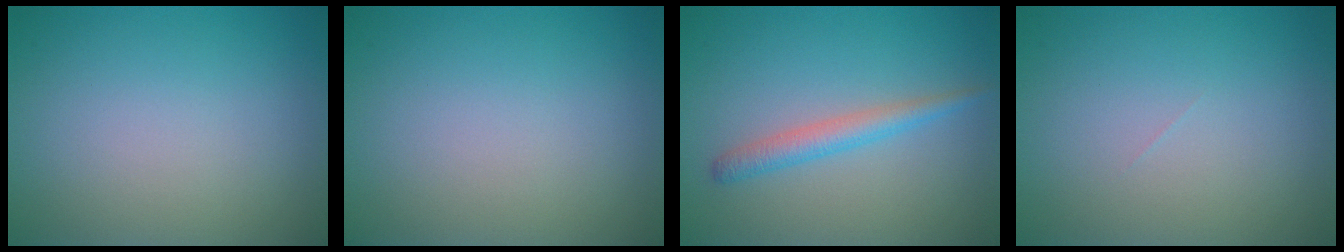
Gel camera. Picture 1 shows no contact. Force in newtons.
{"total": 0.0}
{"total": 2.2, "press": 2.2, "slide": 0.1}
{"total": 0.0}